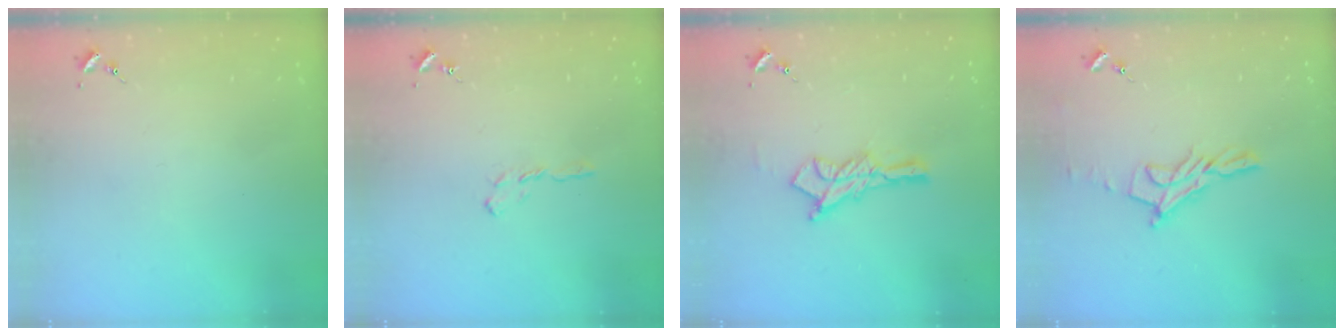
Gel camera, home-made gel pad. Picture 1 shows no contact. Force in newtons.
{"total": 4.5, "press": 4.5, "slide": 0.7}
{"total": 12.1, "press": 12.1, "slide": 0.9}
{"total": 12.2, "press": 12.1, "slide": 1.0}